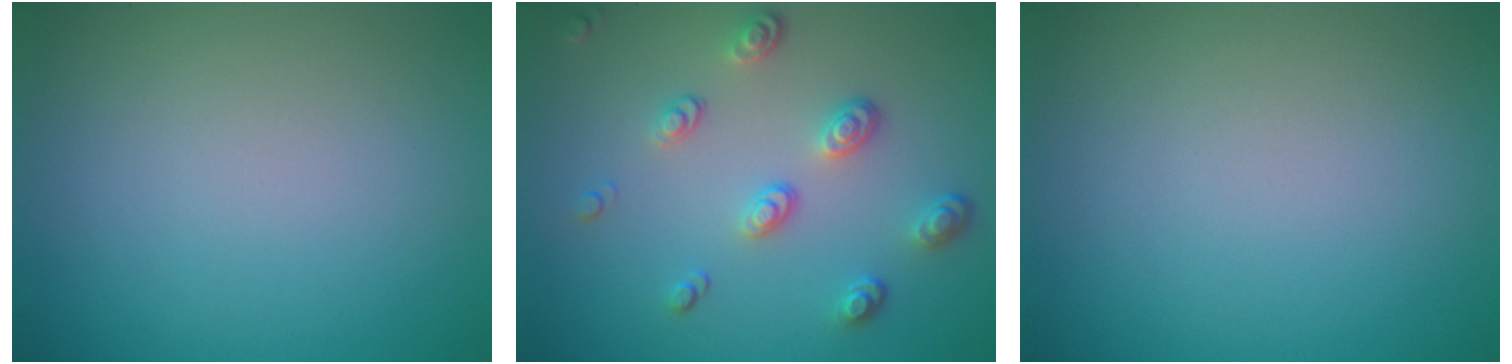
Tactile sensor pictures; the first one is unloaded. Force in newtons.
{"total": 3.4, "press": 2.6, "slide": 2.3}
{"total": 0.0}